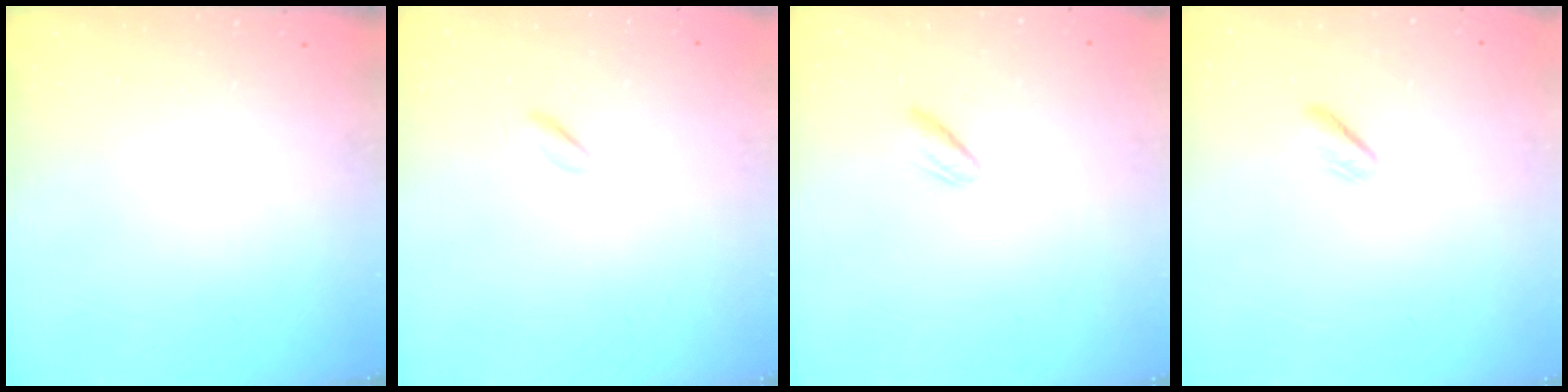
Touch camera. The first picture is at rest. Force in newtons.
{"total": 0.9, "press": 0.8, "slide": 0.4}
{"total": 2.0, "press": 1.7, "slide": 1.1}
{"total": 0.8, "press": 0.4, "slide": 0.6}